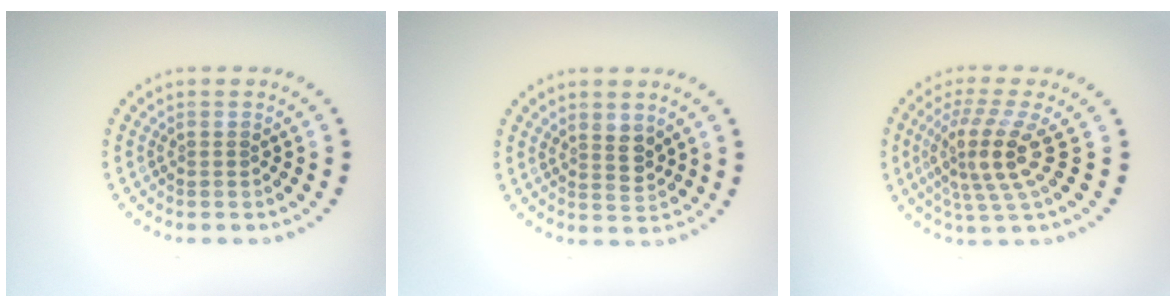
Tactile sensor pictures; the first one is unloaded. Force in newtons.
{"total": 2.1, "press": 1.8, "slide": 0.9}
{"total": 4.4, "press": 3.2, "slide": 3.0}